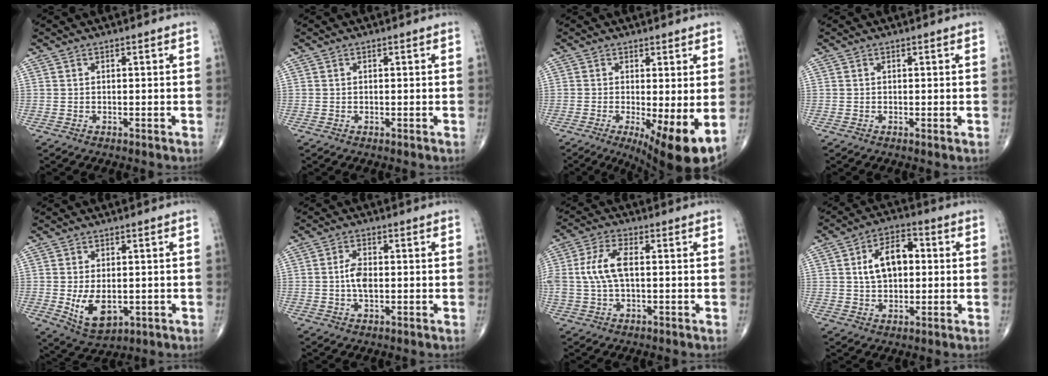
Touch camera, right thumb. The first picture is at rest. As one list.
[{"total": 0.0}, {"total": 10.0, "force": [-2.3, 2.4, 9.4], "torque": [-0.143, -0.023, -0.030]}, {"total": 0.0}, {"total": 7.9, "force": [-1.3, 4.7, 6.2], "torque": [-0.095, -0.012, -0.006]}, {"total": 4.0, "force": [-0.2, 2.1, 3.4], "torque": [-0.064, 0.005, -0.007]}, {"total": 7.8, "force": [0.5, 3.8, 6.8], "torque": [-0.157, 0.017, 0.008]}, {"total": 9.9, "force": [1.3, 6.1, 7.7], "torque": [-0.116, 0.018, 0.019]}]